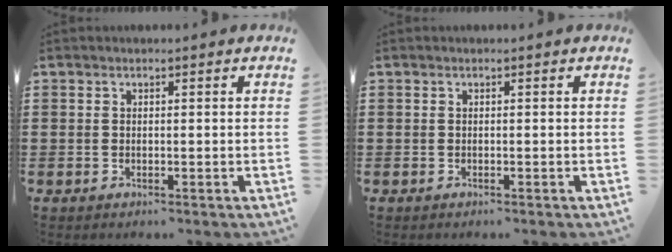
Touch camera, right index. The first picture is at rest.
{"total": 0.0}